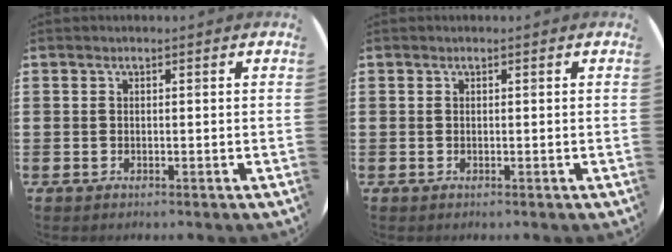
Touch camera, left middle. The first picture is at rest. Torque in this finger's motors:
{"motor_torque": [-0.26, -0.03, -0.03, -0.01]}